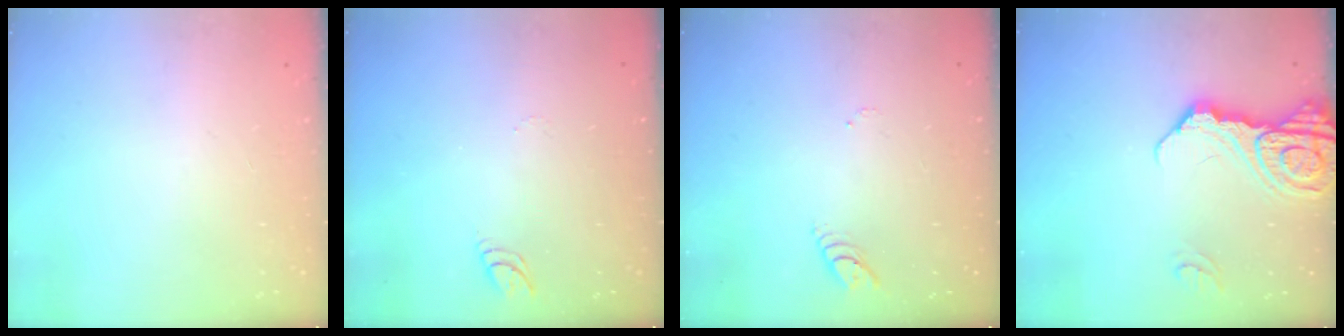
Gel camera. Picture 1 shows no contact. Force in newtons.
{"total": 4.1, "press": 4.1, "slide": 0.4}
{"total": 3.7, "press": 3.7, "slide": 0.4}
{"total": 14.7, "press": 14.6, "slide": 1.7}